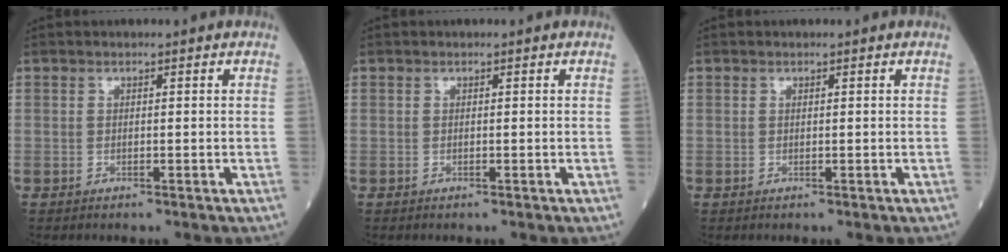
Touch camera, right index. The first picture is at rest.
{"total": 0.0}
{"total": 0.0}